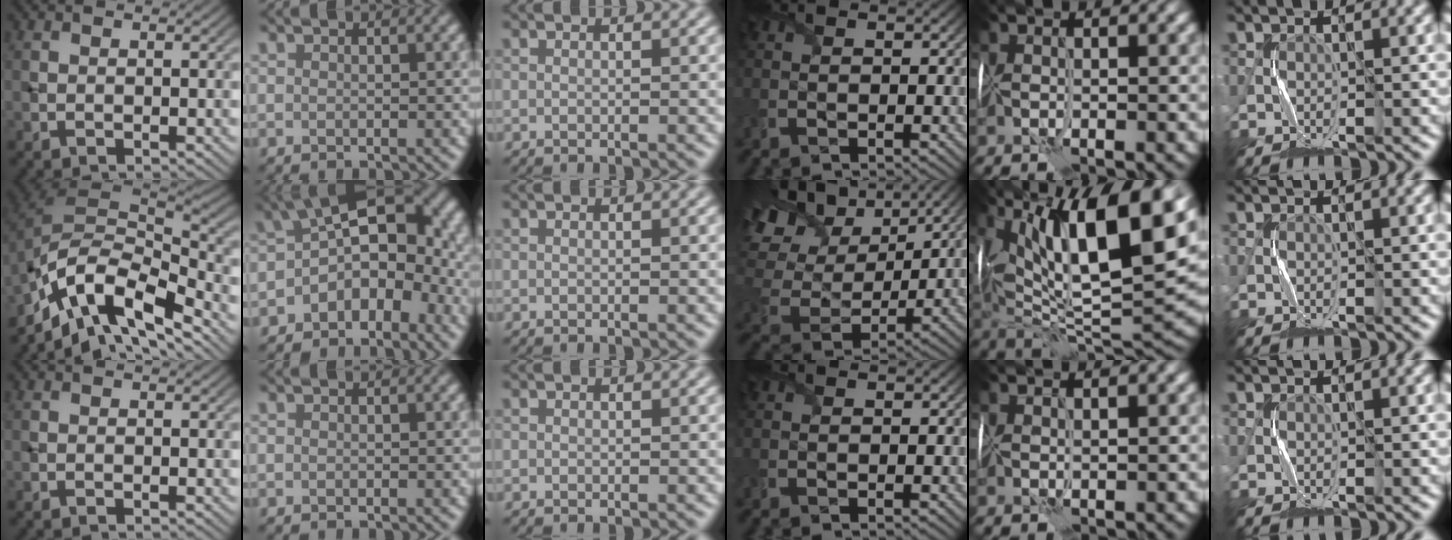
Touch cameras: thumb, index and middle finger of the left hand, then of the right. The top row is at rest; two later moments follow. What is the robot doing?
{"motion": "fold", "object": "tissue"}